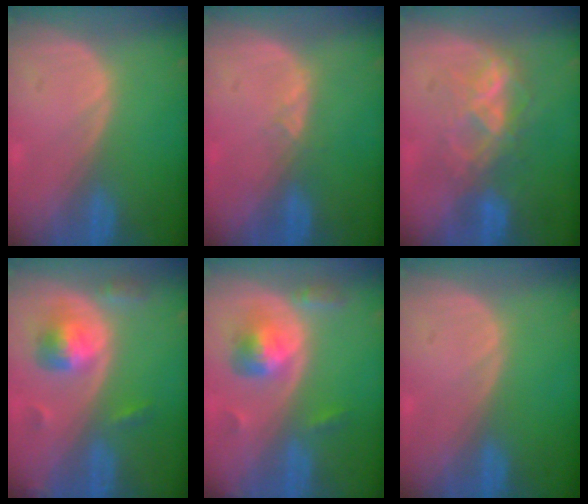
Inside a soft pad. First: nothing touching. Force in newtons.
{"total": 1.4, "press": 1.2, "slide": 0.8}
{"total": 5.9, "press": 5.8, "slide": 1.1}
{"total": 5.6, "press": 5.2, "slide": 1.9}
{"total": 5.7, "press": 5.2, "slide": 2.4}
{"total": 0.0}